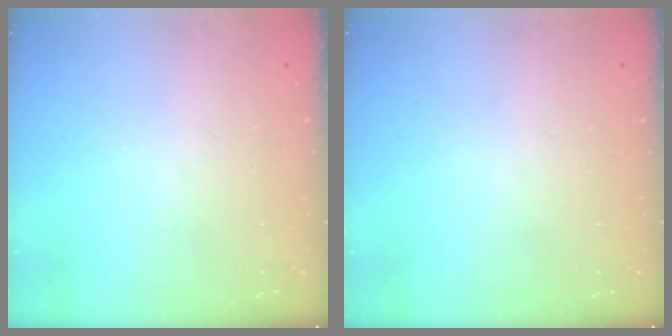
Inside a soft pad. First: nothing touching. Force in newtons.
{"total": 0.0}